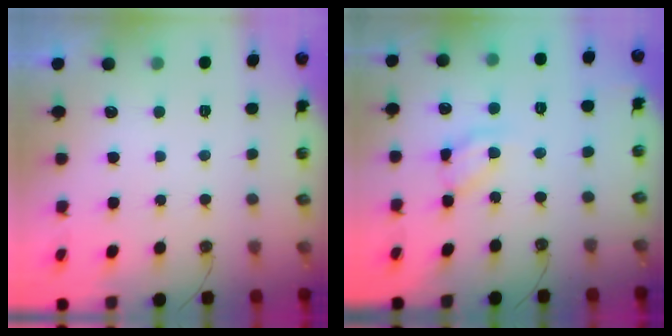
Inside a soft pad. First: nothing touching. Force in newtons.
{"total": 11.9, "press": 11.8, "slide": 1.4}